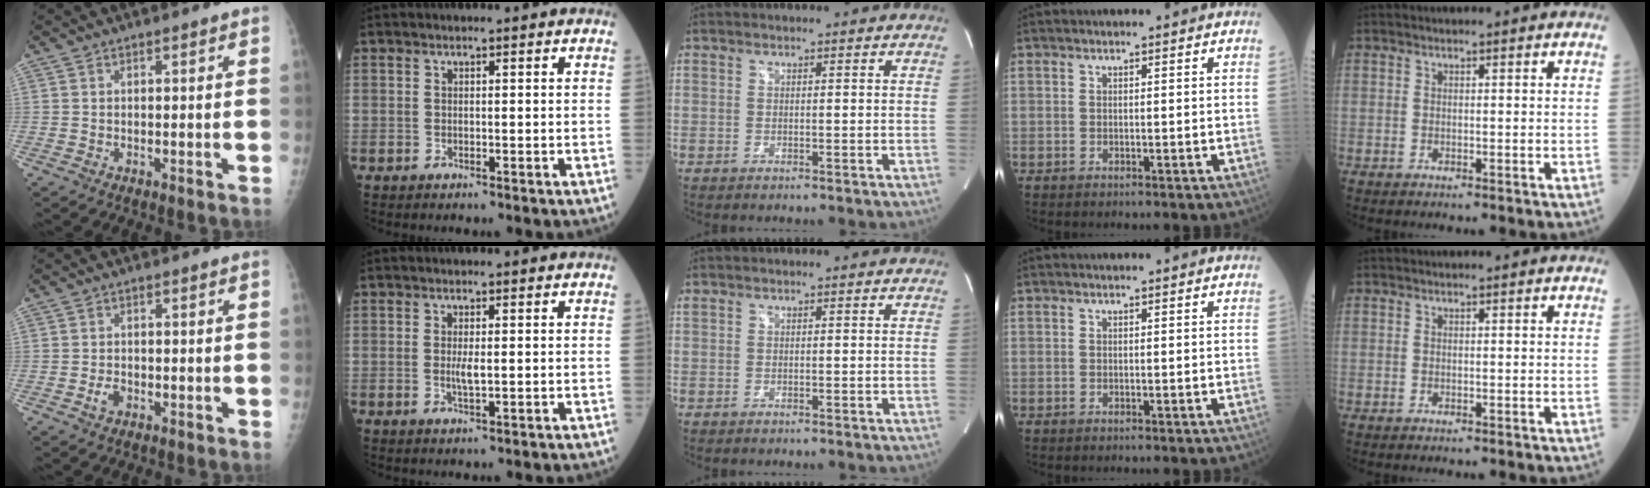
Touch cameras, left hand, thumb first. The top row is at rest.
{"thumb": {"total": 2.0, "force": [-0.8, 1.4, 1.1], "torque": [-0.016, 0.004, -0.015]}, "index": {"total": 1.9, "force": [0.1, 0.3, 1.9], "torque": [-0.041, -0.003, 0.003]}}